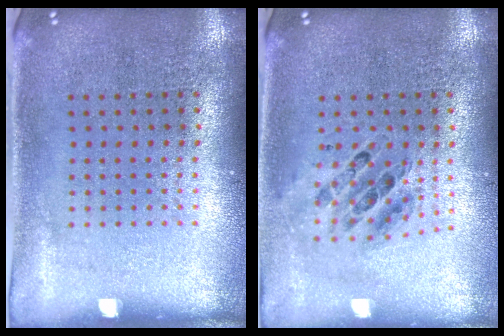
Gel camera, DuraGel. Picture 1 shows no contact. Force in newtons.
{"total": 0.6, "press": 0.6, "slide": 0.1}